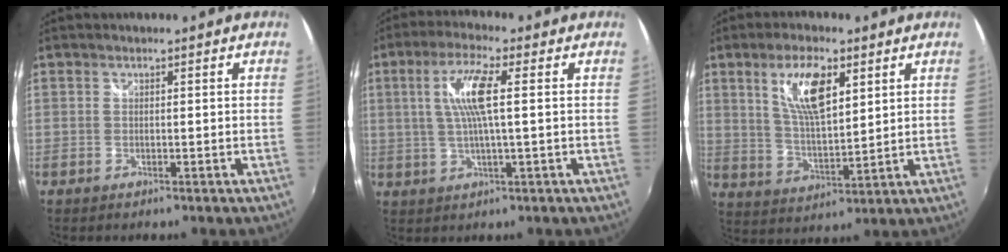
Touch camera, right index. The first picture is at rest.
{"total": 8.3, "force": [1.5, 0.8, 8.2], "torque": [-0.158, 0.004, 0.030]}
{"total": 10.5, "force": [4.8, 3.8, 8.6], "torque": [-0.157, 0.004, 0.095]}